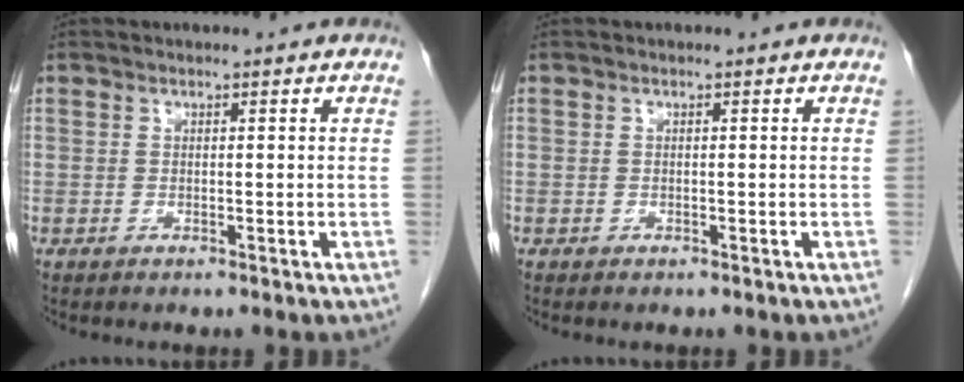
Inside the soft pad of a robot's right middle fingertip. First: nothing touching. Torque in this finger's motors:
{"motor_torque": [1.05, -1.09, 0.55, 0.01]}